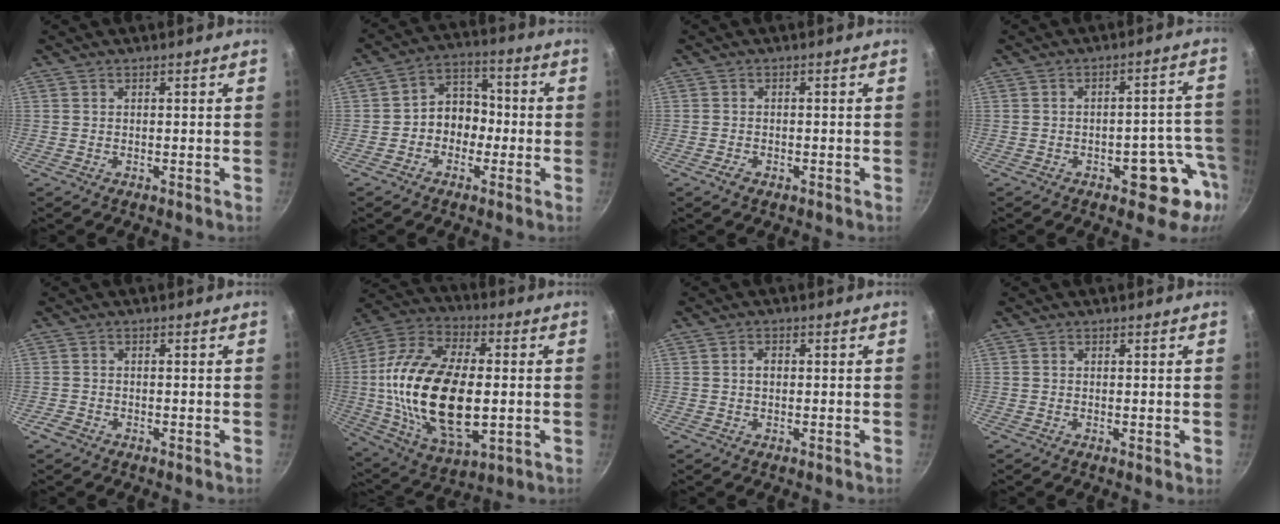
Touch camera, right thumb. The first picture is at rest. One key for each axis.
{"total": 8.0, "fx": -1.8, "fy": 6.5, "fz": 4.2, "tx": -0.014, "ty": 0.037, "tz": -0.042}
{"total": 1.9, "fx": -1.1, "fy": 1.1, "fz": 1.1, "tx": -0.023, "ty": 0.008, "tz": -0.021}
{"total": 10.7, "fx": -4.8, "fy": 5.7, "fz": 7.8, "tx": -0.029, "ty": 0.046, "tz": -0.051}
{"total": 1.6, "fx": -1.2, "fy": 0.9, "fz": 0.7, "tx": -0.022, "ty": 0.006, "tz": -0.025}
{"total": 26.3, "fx": -1.0, "fy": 14.0, "fz": 22.2, "tx": -0.422, "ty": 0.009, "tz": -0.019}
{"total": 1.8, "fx": 0.0, "fy": 1.3, "fz": 1.2, "tx": -0.015, "ty": 0.006, "tz": -0.001}
{"total": 0.8, "fx": 0.0, "fy": 0.2, "fz": 0.8, "tx": -0.011, "ty": -0.002, "tz": -0.003}